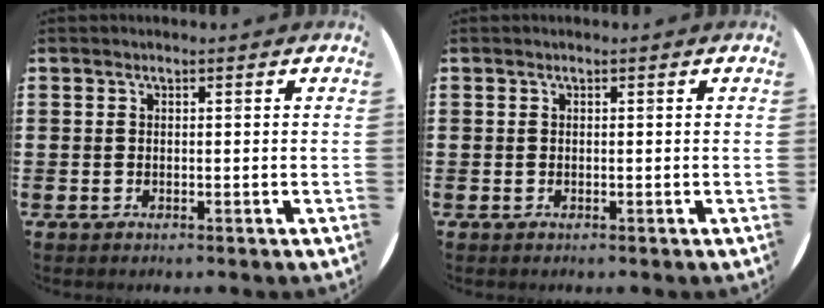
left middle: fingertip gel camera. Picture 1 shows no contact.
{"total": 0.0}